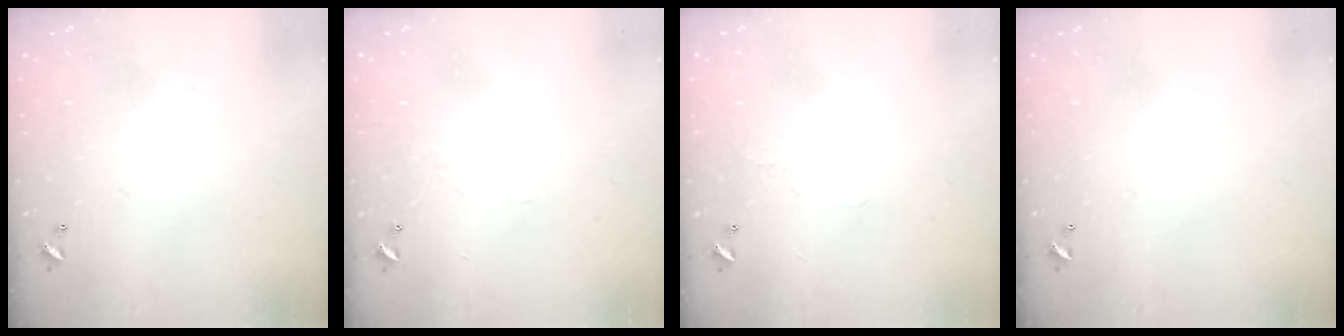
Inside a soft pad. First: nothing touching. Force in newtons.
{"total": 3.1, "press": 3.0, "slide": 0.6}
{"total": 0.9, "press": 0.7, "slide": 0.6}
{"total": 0.0}